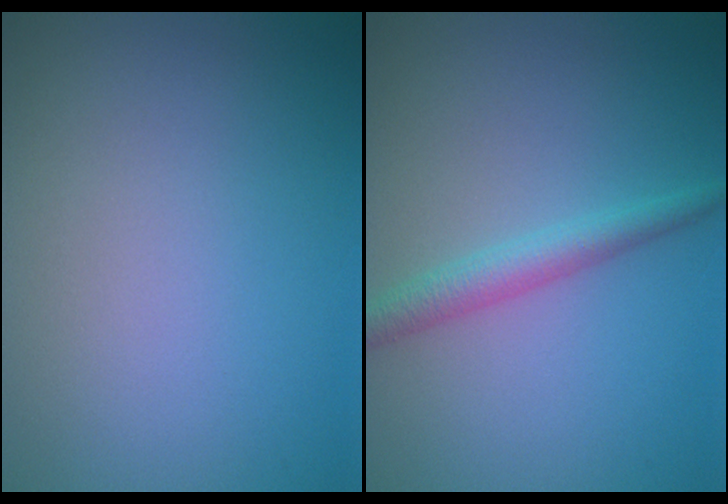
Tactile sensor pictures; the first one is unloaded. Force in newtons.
{"total": 2.3, "press": 2.3, "slide": 0.1}